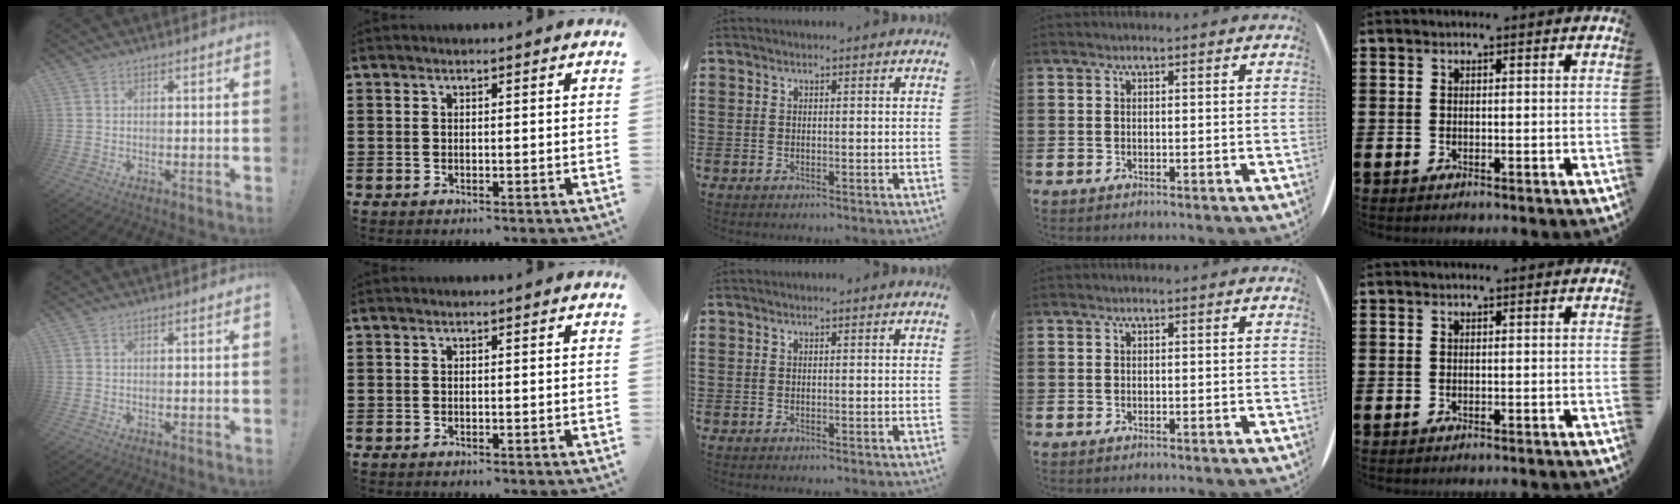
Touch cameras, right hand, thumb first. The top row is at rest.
{}